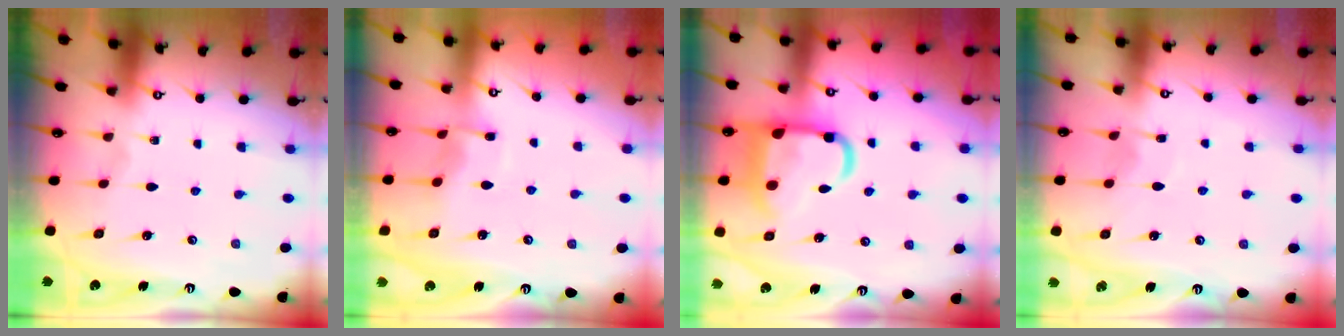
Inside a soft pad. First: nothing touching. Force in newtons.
{"total": 5.8, "press": 5.8, "slide": 0.5}
{"total": 13.4, "press": 13.3, "slide": 1.7}
{"total": 5.2, "press": 5.1, "slide": 0.5}